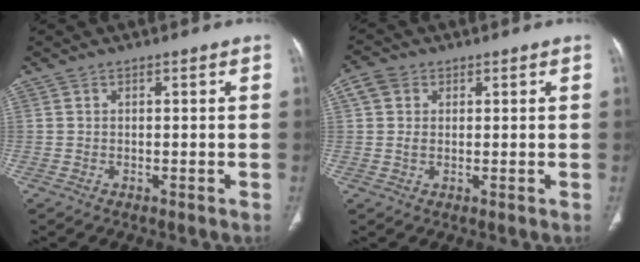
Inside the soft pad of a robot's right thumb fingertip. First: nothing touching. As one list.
[{"total": 4.0, "force": [1.2, 3.1, 2.1], "torque": [-0.041, 0.006, 0.023]}]